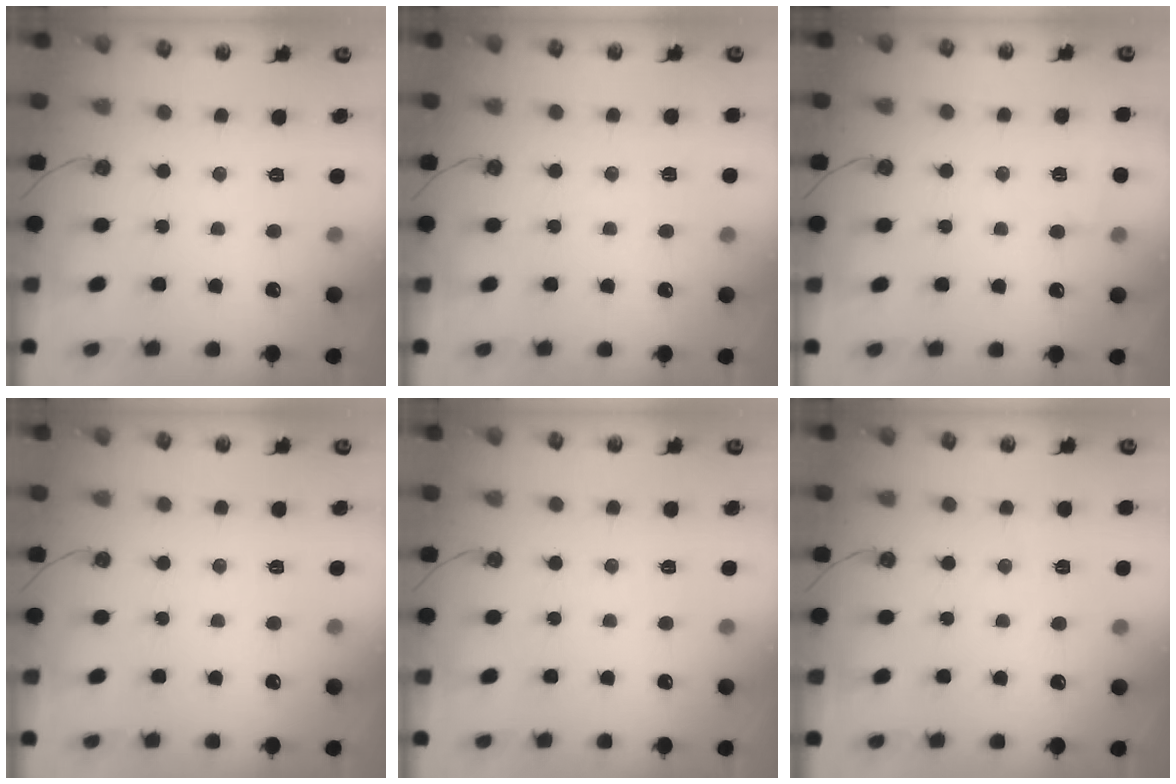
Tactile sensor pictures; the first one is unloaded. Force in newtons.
{"total": 2.7, "press": 2.7, "slide": 0.5}
{"total": 3.0, "press": 2.8, "slide": 0.9}
{"total": 0.0}
{"total": 0.0}
{"total": 2.8, "press": 2.7, "slide": 0.8}